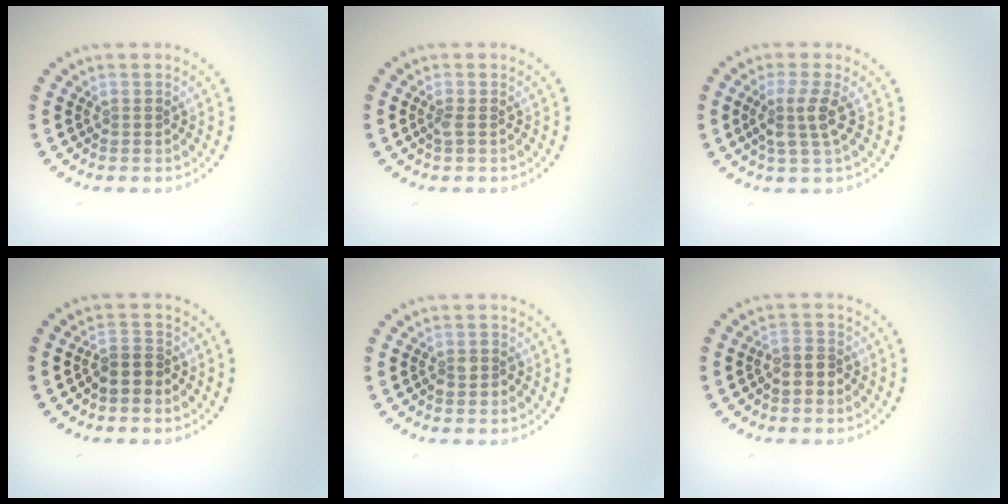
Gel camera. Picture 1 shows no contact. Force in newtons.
{"total": 0.6, "press": 0.5, "slide": 0.3}
{"total": 2.7, "press": 2.2, "slide": 1.6}
{"total": 1.6, "press": 1.2, "slide": 1.0}
{"total": 1.5, "press": 1.3, "slide": 0.7}
{"total": 2.2, "press": 1.9, "slide": 1.1}